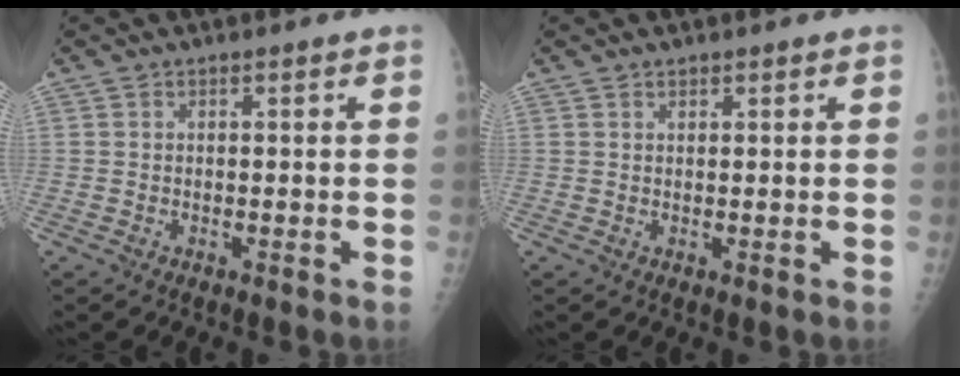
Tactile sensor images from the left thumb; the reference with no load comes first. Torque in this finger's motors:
{"motor_torque": [-0.18, -0.01, -0.15, -0.06, -0.02]}